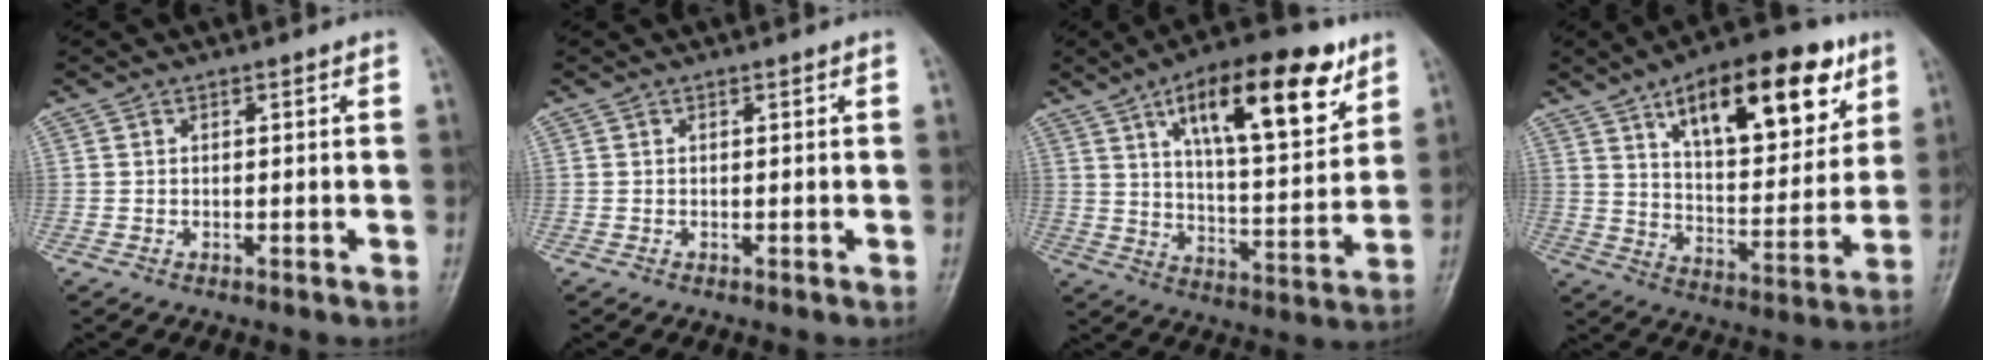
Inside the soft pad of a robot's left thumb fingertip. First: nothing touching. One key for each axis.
{"total": 0.0}
{"total": 21.3, "fx": 10.8, "fy": 7.9, "fz": 16.6, "tx": -0.216, "ty": -0.037, "tz": 0.171}
{"total": 23.1, "fx": 11.6, "fy": 10.0, "fz": 17.3, "tx": -0.212, "ty": -0.037, "tz": 0.183}